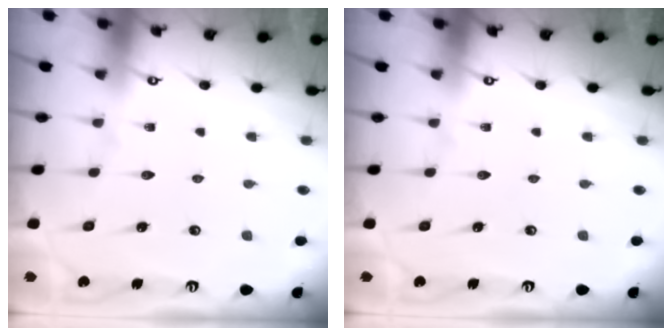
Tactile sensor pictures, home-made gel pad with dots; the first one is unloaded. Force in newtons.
{"total": 0.0}